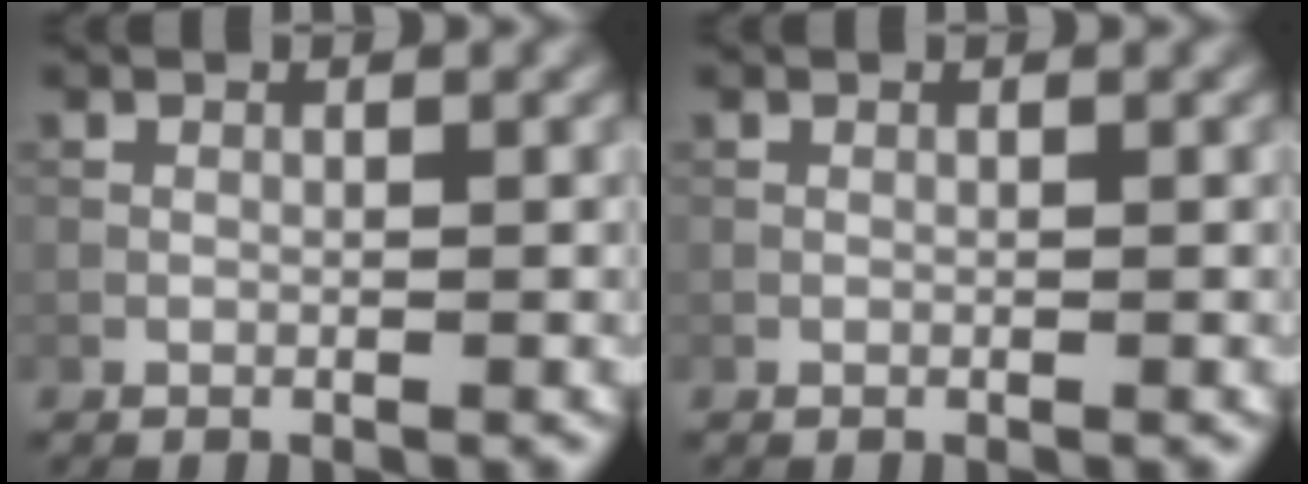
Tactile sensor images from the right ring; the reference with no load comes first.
{"total": 0.0}